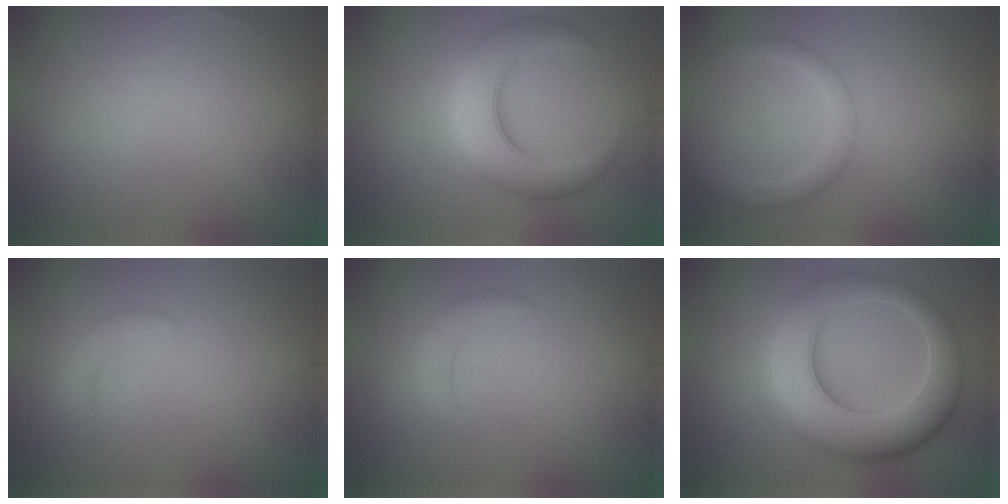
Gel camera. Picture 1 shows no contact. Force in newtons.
{"total": 6.4, "press": 6.4, "slide": 0.1}
{"total": 2.8, "press": 2.8, "slide": 0.2}
{"total": 1.2, "press": 1.2, "slide": 0.1}
{"total": 1.7, "press": 1.7, "slide": 0.1}
{"total": 10.0, "press": 10.0, "slide": 0.2}